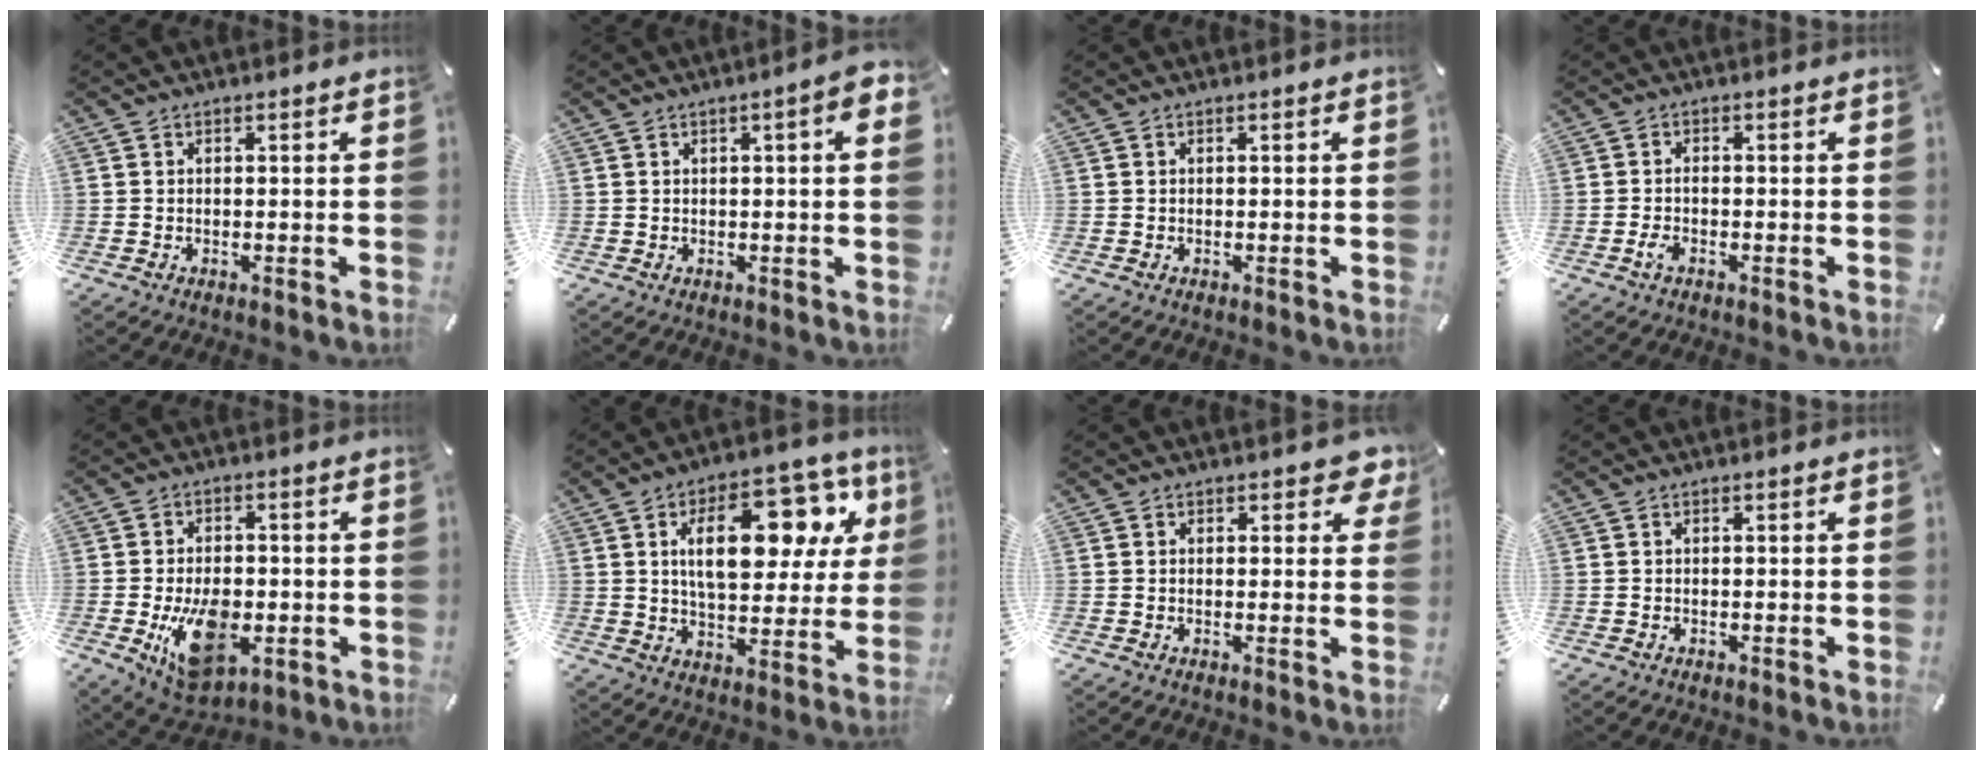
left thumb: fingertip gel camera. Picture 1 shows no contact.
{"total": 4.5, "force": [1.2, 1.0, 4.2], "torque": [-0.062, 0.001, 0.017]}
{"total": 0.0}
{"total": 1.8, "force": [-1.0, 0.7, 1.3], "torque": [-0.030, 0.003, -0.021]}
{"total": 13.2, "force": [-2.7, 8.2, 10.0], "torque": [-0.163, -0.006, -0.042]}
{"total": 20.6, "force": [7.2, 10.7, 16.1], "torque": [-0.237, -0.012, 0.114]}
{"total": 3.7, "force": [2.0, 2.0, 2.4], "torque": [-0.020, -0.004, 0.029]}
{"total": 0.0}